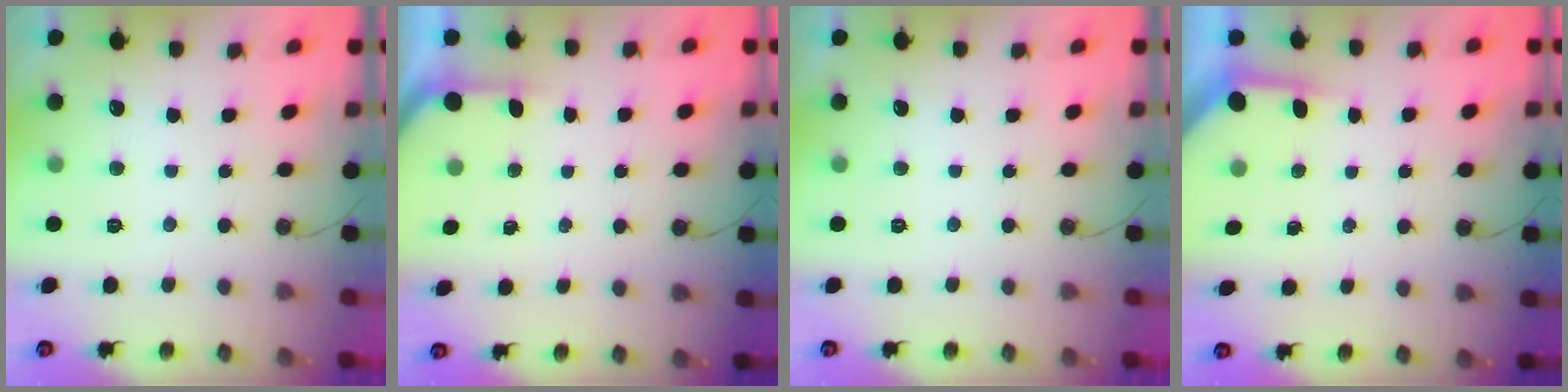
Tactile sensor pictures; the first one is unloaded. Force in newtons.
{"total": 1.4, "press": 1.4, "slide": 0.2}
{"total": 0.6, "press": 0.1, "slide": 0.5}
{"total": 4.2, "press": 4.2, "slide": 0.5}